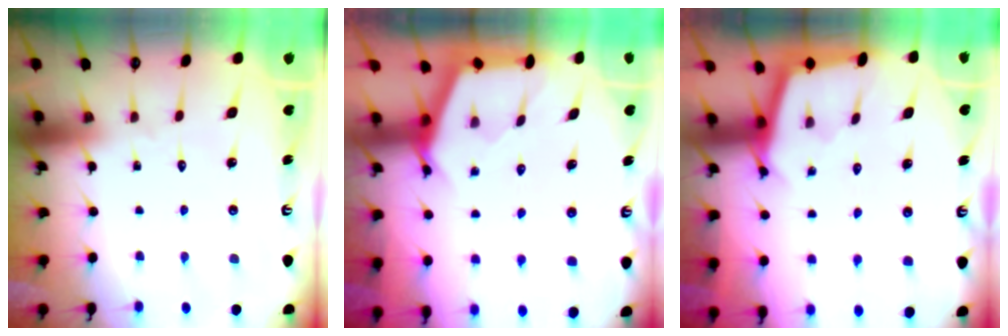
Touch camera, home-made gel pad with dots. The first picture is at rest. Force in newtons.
{"total": 2.7, "press": 2.7, "slide": 0.4}
{"total": 2.4, "press": 2.4, "slide": 0.2}